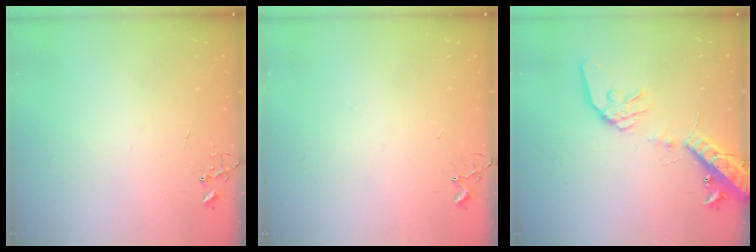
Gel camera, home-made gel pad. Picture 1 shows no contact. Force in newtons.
{"total": 4.9, "press": 4.9, "slide": 0.5}
{"total": 18.9, "press": 18.6, "slide": 3.4}